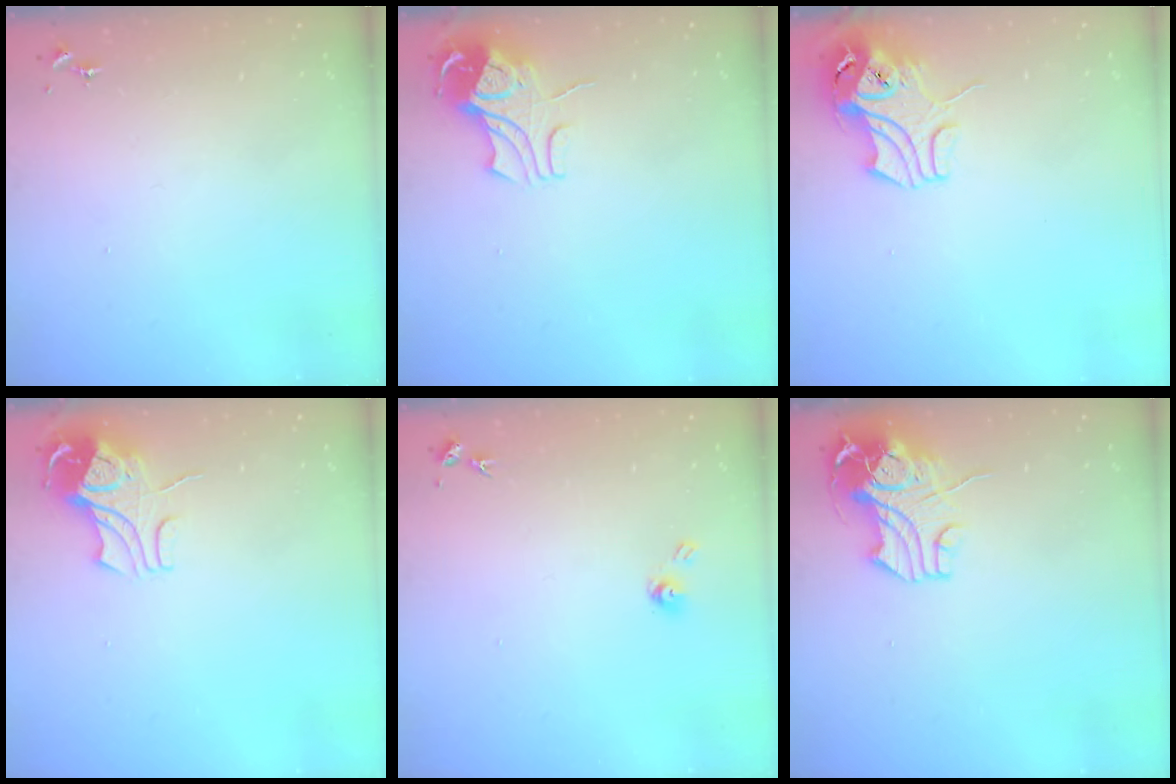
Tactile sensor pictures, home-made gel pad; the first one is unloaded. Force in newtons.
{"total": 9.3, "press": 9.3, "slide": 1.2}
{"total": 10.3, "press": 10.2, "slide": 1.6}
{"total": 9.3, "press": 9.3, "slide": 1.2}
{"total": 4.9, "press": 4.9, "slide": 0.5}
{"total": 12.2, "press": 12.0, "slide": 2.1}